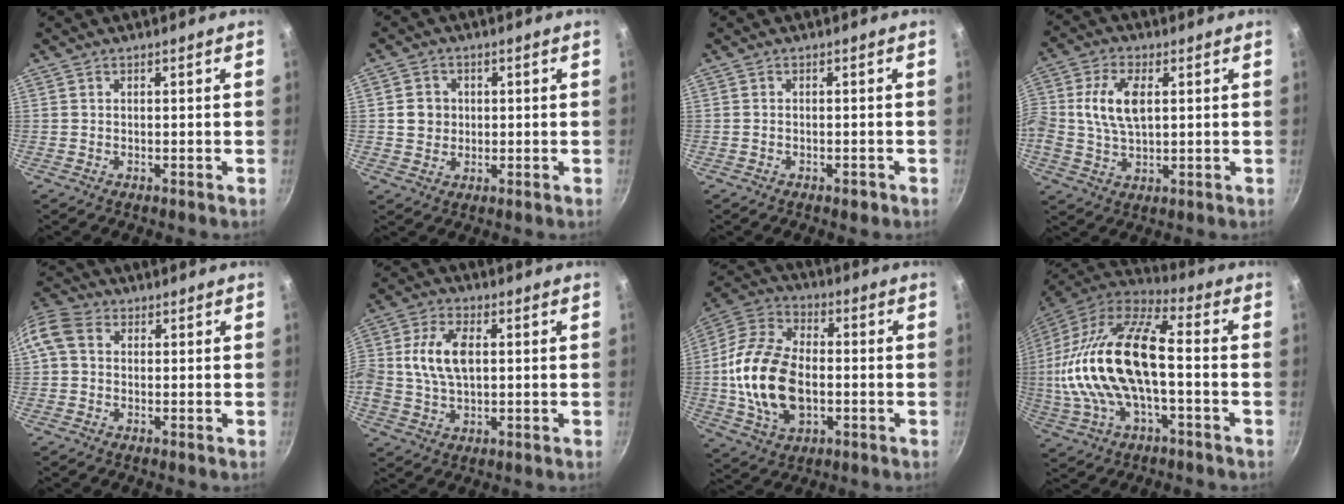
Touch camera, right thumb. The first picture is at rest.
{"total": 4.7, "force": [0.4, 4.3, 1.8], "torque": [-0.009, 0.006, 0.005]}
{"total": 1.6, "force": [-0.9, 0.8, 1.0], "torque": [-0.018, 0.010, -0.010]}
{"total": 9.6, "force": [1.5, 5.4, 7.8], "torque": [-0.148, 0.009, 0.024]}
{"total": 8.8, "force": [1.3, 7.0, 5.2], "torque": [-0.114, 0.025, 0.008]}
{"total": 10.2, "force": [1.2, 6.2, 8.0], "torque": [-0.146, 0.016, 0.014]}
{"total": 19.2, "force": [-1.8, 12.0, 14.8], "torque": [-0.273, 0.024, -0.039]}
{"total": 23.0, "force": [-1.3, 10.0, 20.7], "torque": [-0.410, 0.033, -0.035]}